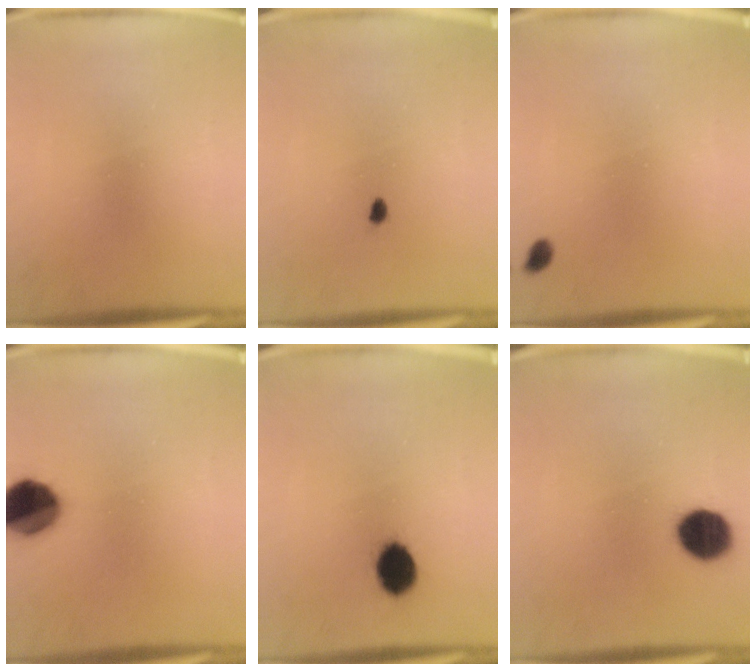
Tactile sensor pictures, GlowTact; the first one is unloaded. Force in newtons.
{"total": 0.7}
{"total": 1.3}
{"total": 12.5}
{"total": 8.2}
{"total": 8.7}